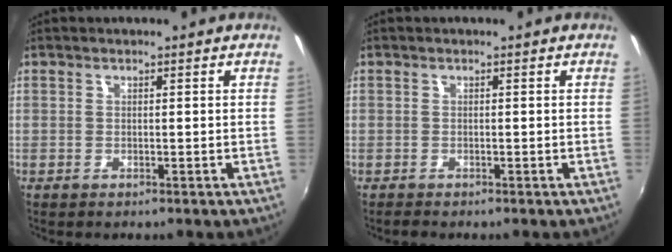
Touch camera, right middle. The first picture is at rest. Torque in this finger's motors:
{"motor_torque": [0.05, -0.32, -0.11, -0.03]}